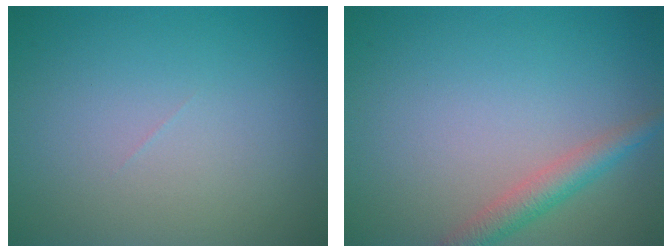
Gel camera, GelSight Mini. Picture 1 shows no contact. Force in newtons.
{"total": 2.6, "press": 2.6, "slide": 0.1}